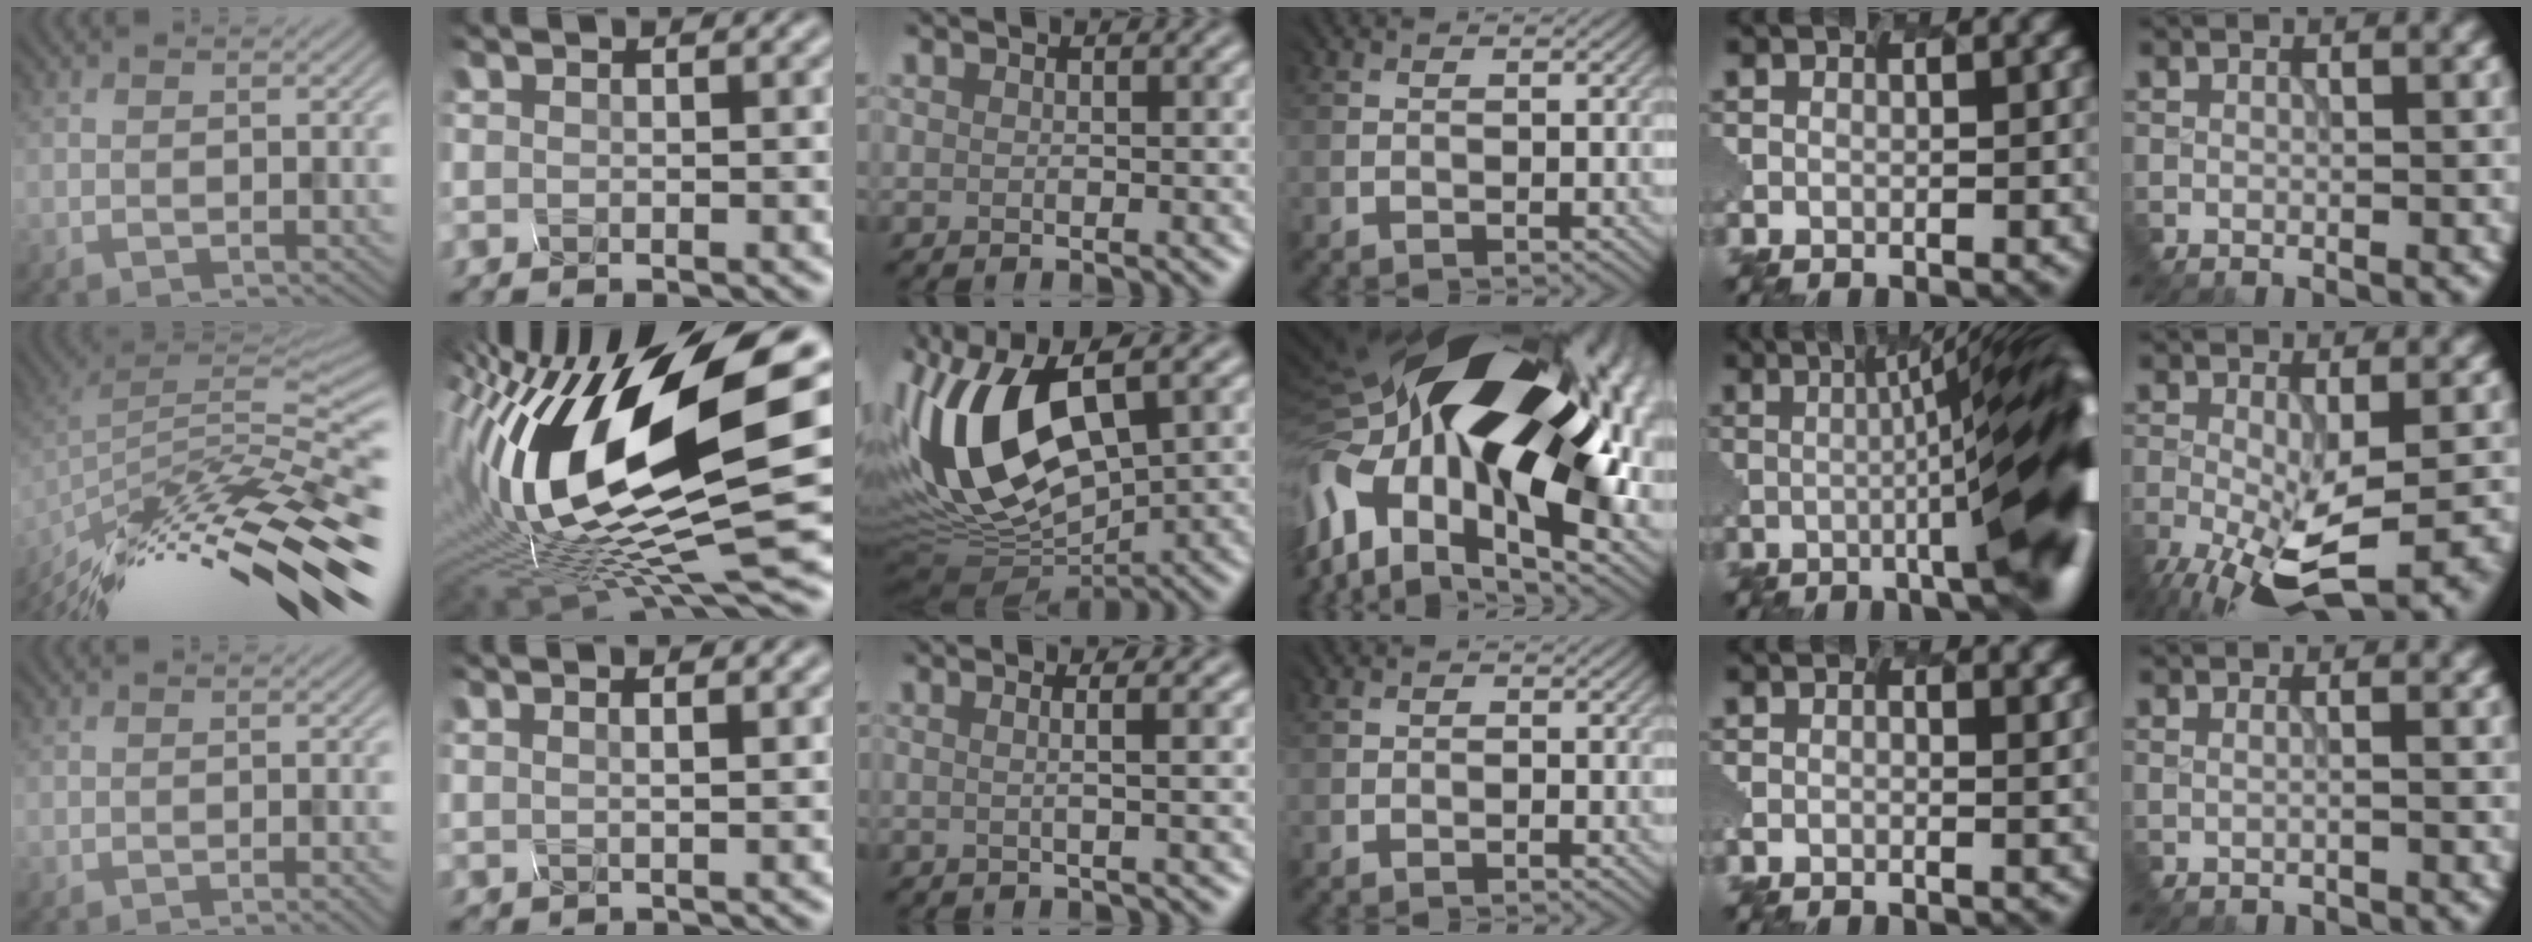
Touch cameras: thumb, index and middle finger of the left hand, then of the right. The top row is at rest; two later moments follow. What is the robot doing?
{"motion": "disassemble", "object": "hinged tin"}